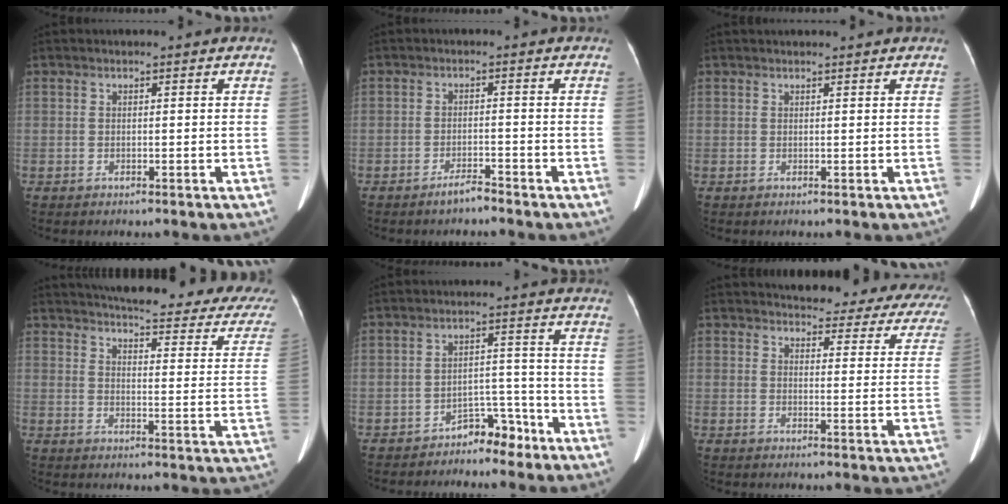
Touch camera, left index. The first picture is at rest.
{"total": 2.3, "force": [-2.1, 0.1, 0.9], "torque": [-0.019, -0.003, -0.039]}
{"total": 3.4, "force": [3.1, 0.0, 1.2], "torque": [-0.012, 0.028, 0.041]}
{"total": 27.2, "force": [23.3, 5.3, 13.0], "torque": [-0.170, -0.050, 0.254]}
{"total": 4.7, "force": [-4.0, 2.1, 1.4], "torque": [-0.016, 0.020, -0.061]}
{"total": 23.9, "force": [22.2, 5.7, 6.6], "torque": [-0.067, -0.069, 0.233]}